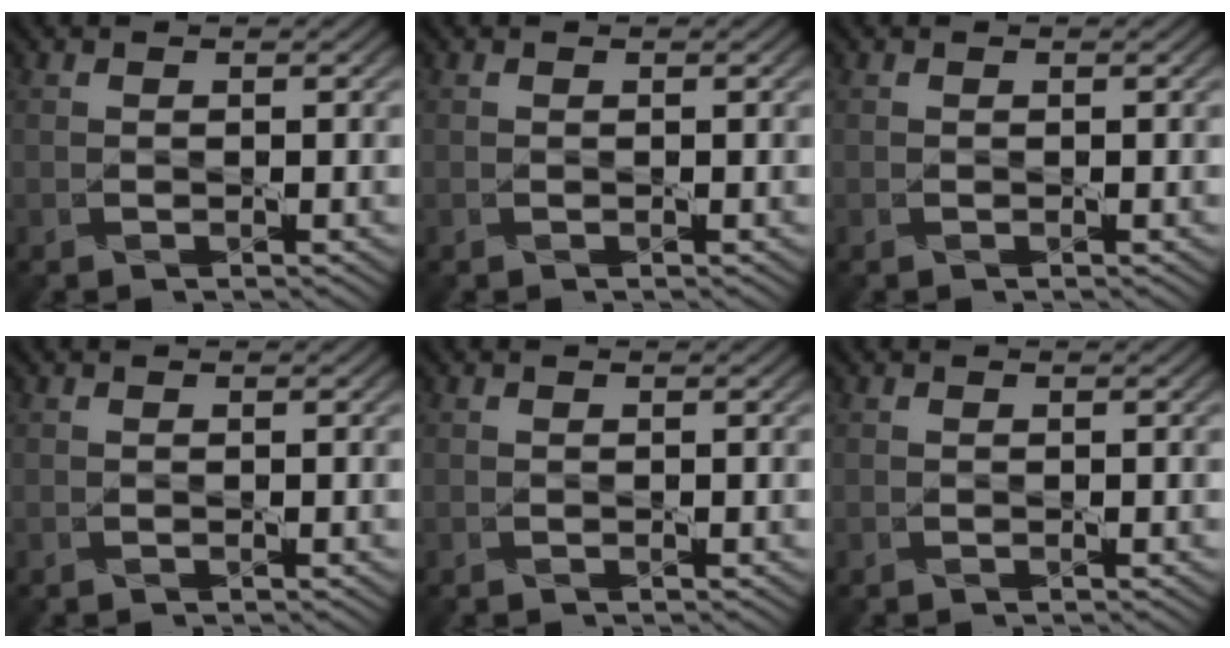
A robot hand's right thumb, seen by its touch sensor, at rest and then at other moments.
{"total": 0.0}
{"total": 0.0}
{"total": 0.0}
{"total": 0.0}
{"total": 0.0}